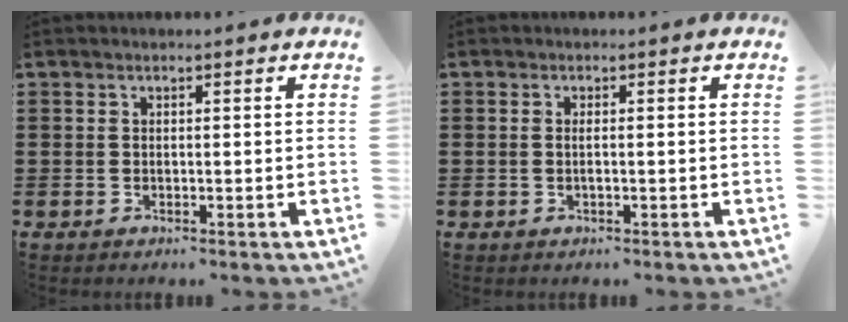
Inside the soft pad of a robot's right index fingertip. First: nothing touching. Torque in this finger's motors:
{"motor_torque": [-0.12, 0.04, 0.06, -0.01]}